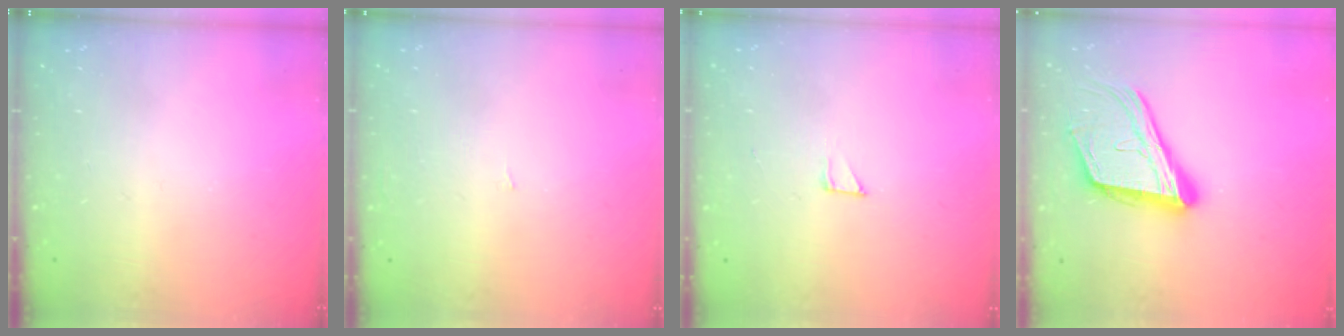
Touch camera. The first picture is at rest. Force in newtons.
{"total": 0.9, "press": 0.9, "slide": 0.0}
{"total": 2.6, "press": 2.6, "slide": 0.1}
{"total": 19.3, "press": 18.8, "slide": 4.6}